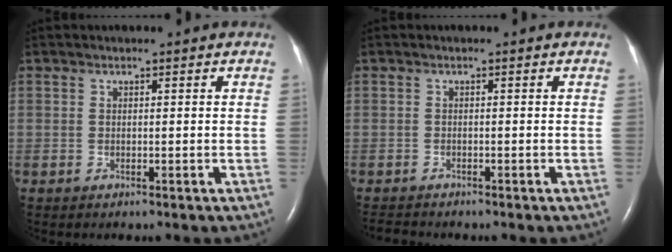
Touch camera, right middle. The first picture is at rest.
{"total": 1.8, "force": [-1.8, 0.1, 0.1], "torque": [-0.003, -0.009, -0.029]}